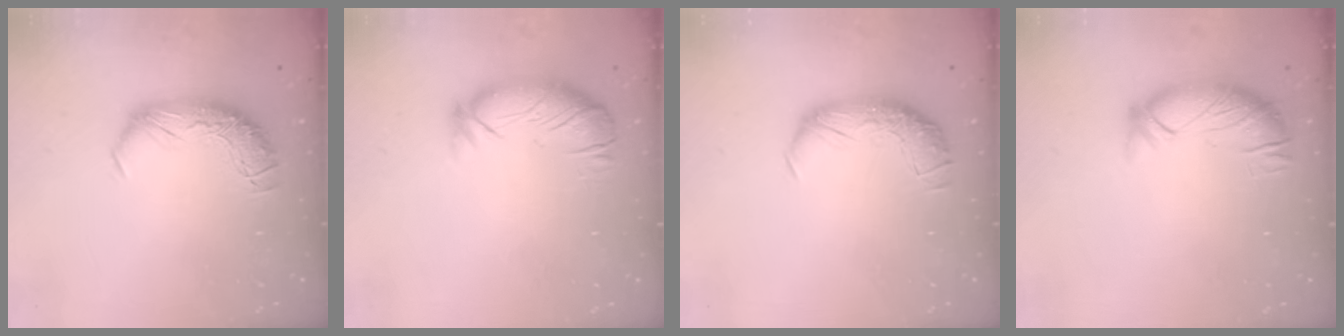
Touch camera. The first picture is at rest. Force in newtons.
{"total": 2.9, "press": 2.5, "slide": 1.5}
{"total": 1.6, "press": 0.6, "slide": 1.5}
{"total": 3.7, "press": 3.4, "slide": 1.3}